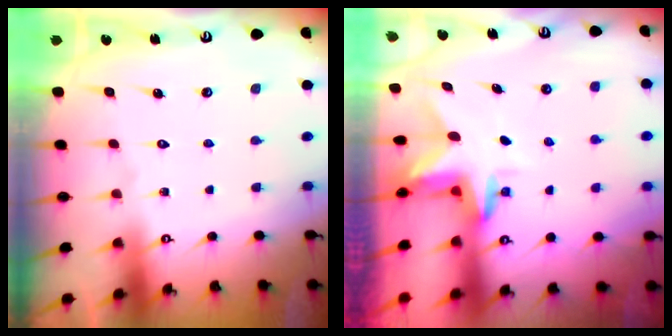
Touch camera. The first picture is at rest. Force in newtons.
{"total": 3.0, "press": 3.0, "slide": 0.2}